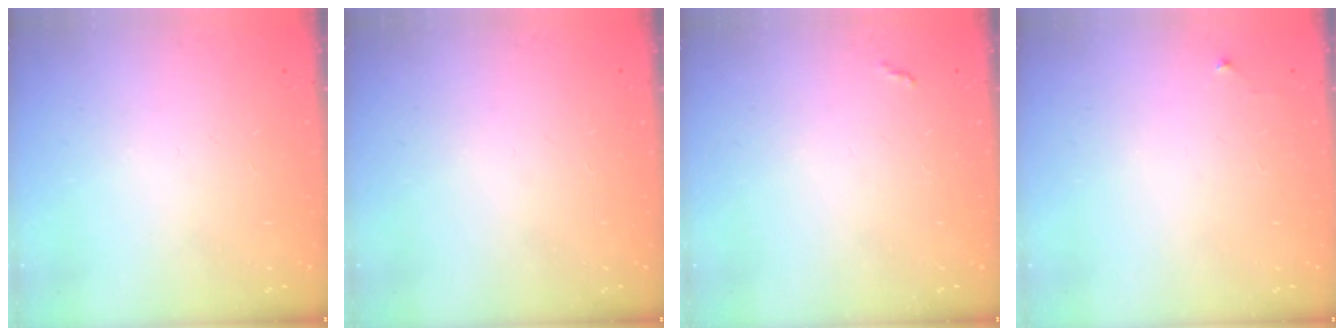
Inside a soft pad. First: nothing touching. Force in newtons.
{"total": 0.0}
{"total": 3.2, "press": 3.2, "slide": 0.5}
{"total": 3.2, "press": 3.2, "slide": 0.5}